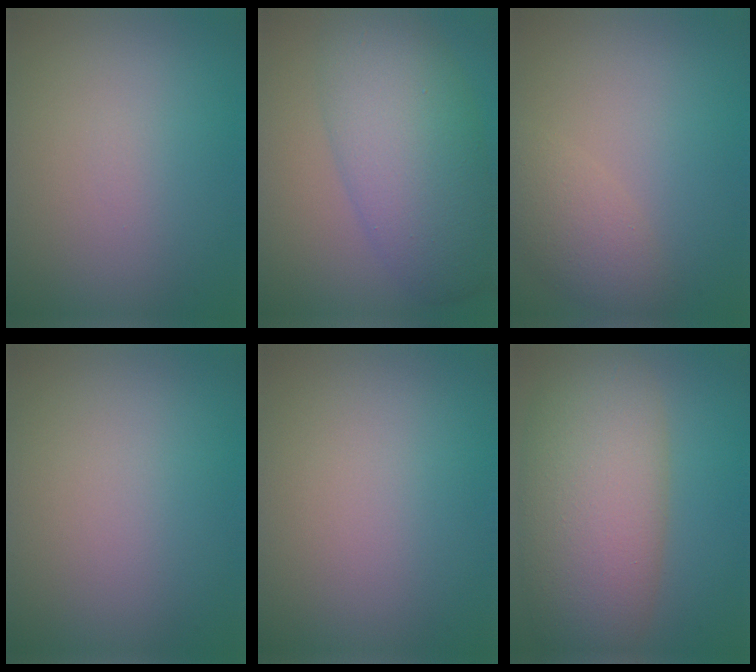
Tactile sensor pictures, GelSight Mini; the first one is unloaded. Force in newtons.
{"total": 8.2, "press": 8.2, "slide": 0.1}
{"total": 3.0, "press": 2.9, "slide": 0.4}
{"total": 0.0}
{"total": 0.0}
{"total": 9.6, "press": 9.6, "slide": 0.6}